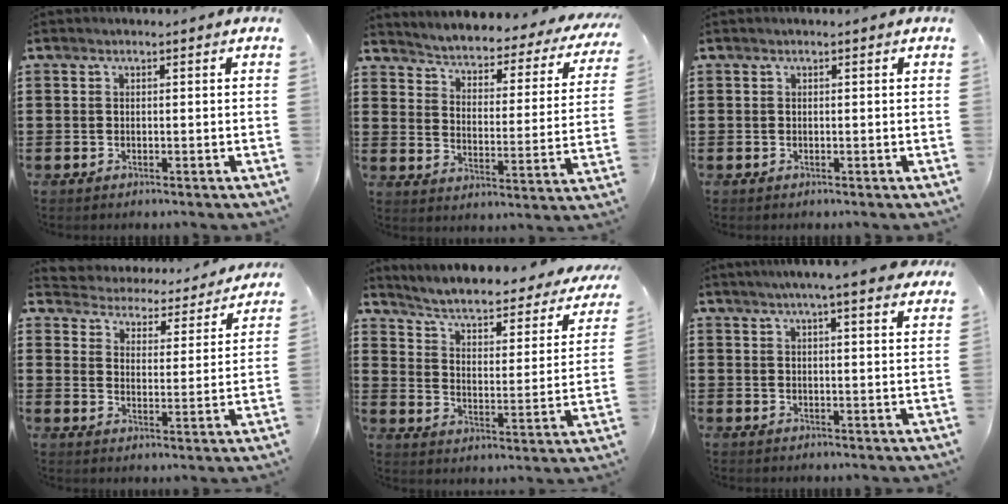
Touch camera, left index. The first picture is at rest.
{"total": 2.4, "force": [2.4, 0.2, 0.3], "torque": [-0.025, -0.032, 0.027]}
{"total": 0.0}
{"total": 3.4, "force": [3.3, 0.3, -0.6], "torque": [-0.016, -0.034, 0.049]}
{"total": 4.2, "force": [3.5, 0.7, 2.3], "torque": [-0.063, -0.033, 0.048]}
{"total": 4.8, "force": [4.1, -0.4, 2.5], "torque": [-0.062, -0.008, 0.072]}